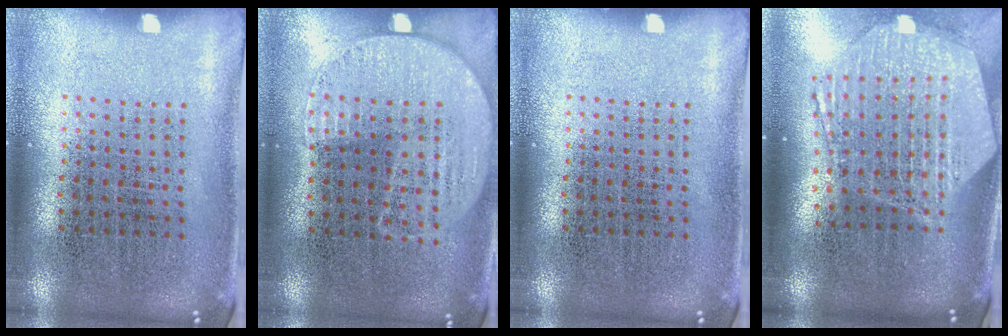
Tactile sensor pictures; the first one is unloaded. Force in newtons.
{"total": 1.2, "press": 1.1, "slide": 0.5}
{"total": 0.0}
{"total": 2.9, "press": 2.4, "slide": 1.7}